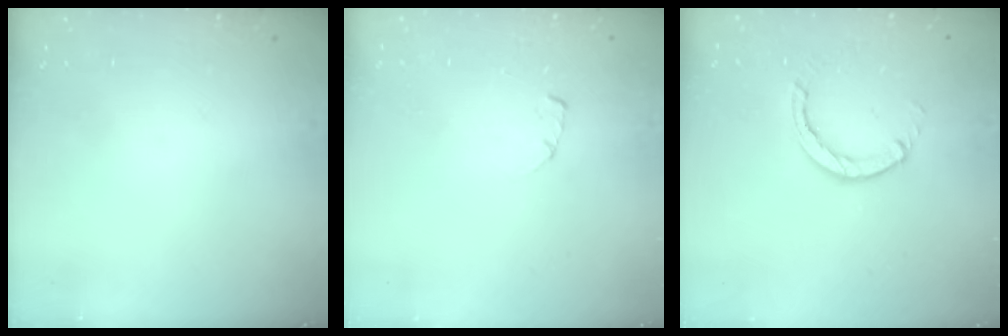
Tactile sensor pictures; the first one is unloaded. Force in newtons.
{"total": 1.7, "press": 1.7, "slide": 0.2}
{"total": 4.1, "press": 4.0, "slide": 0.6}